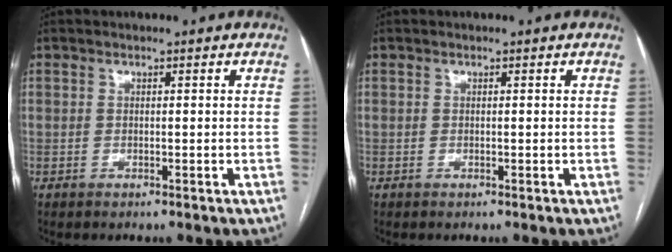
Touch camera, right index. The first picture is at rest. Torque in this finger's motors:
{"motor_torque": [0.00, 0.00, 0.00, 0.00]}